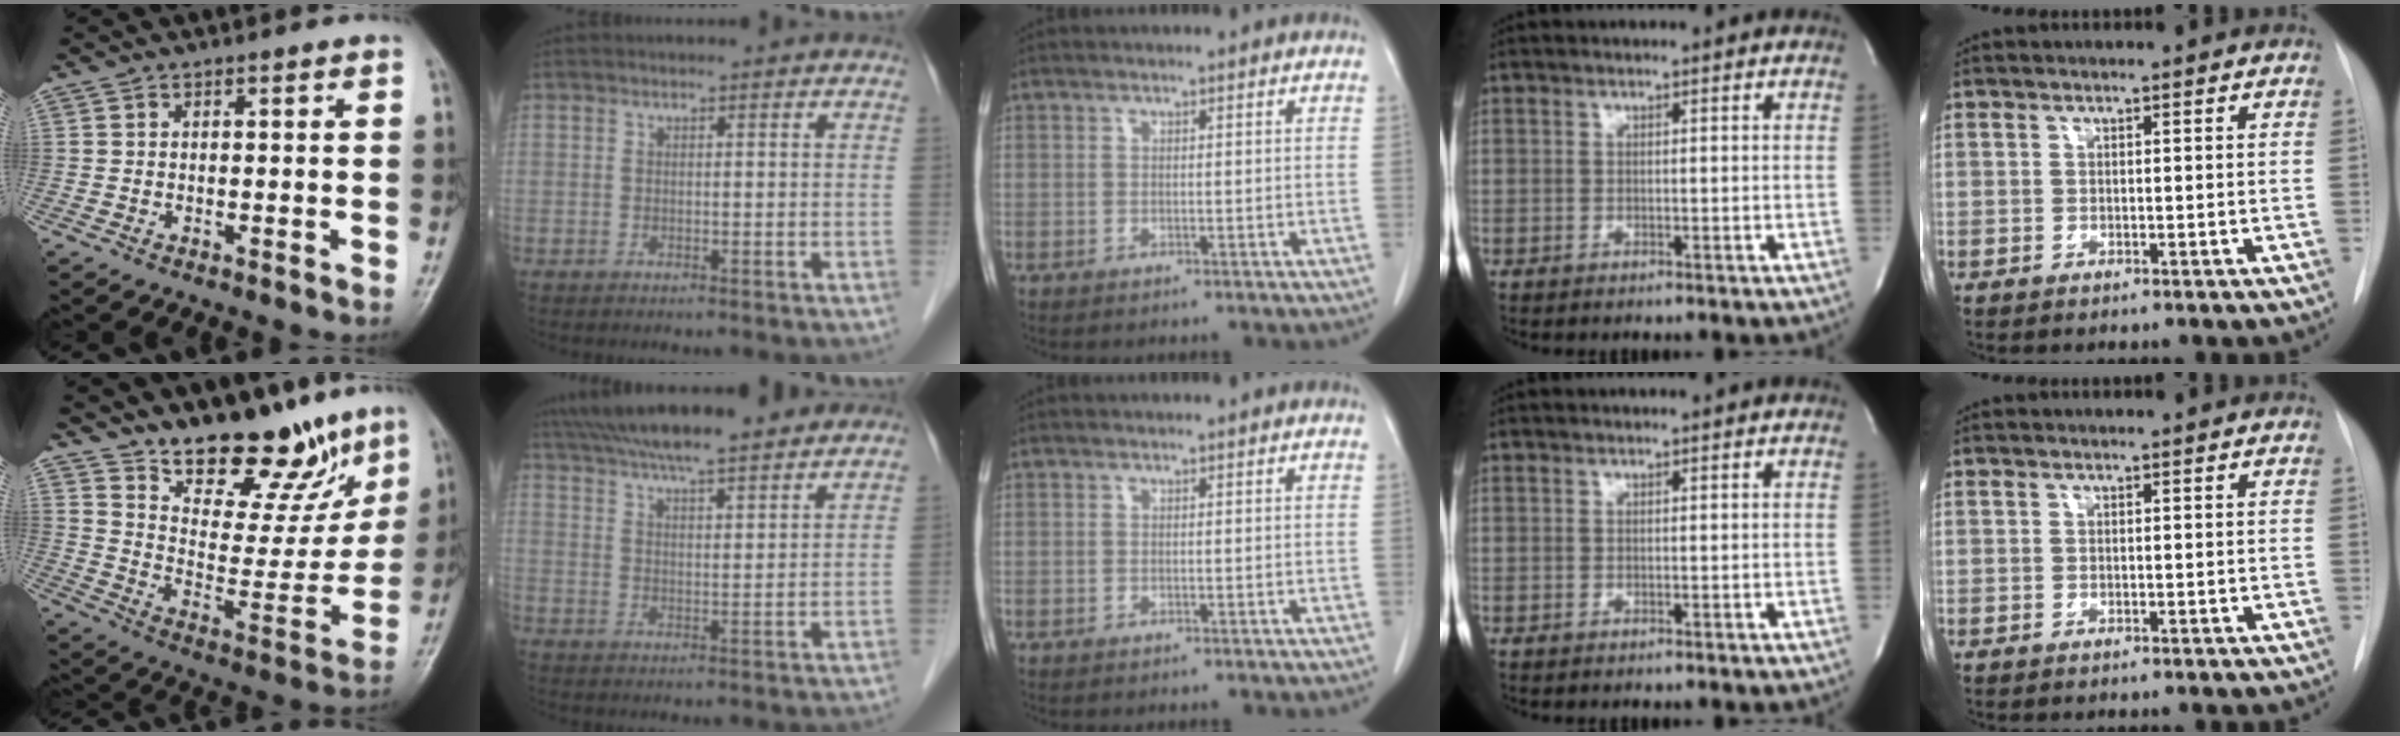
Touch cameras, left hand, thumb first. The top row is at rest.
{"thumb": {"total": 19.6, "force": [15.0, 8.1, 9.7], "torque": [-0.083, -0.098, 0.236]}, "index": {"total": 15.5, "force": [13.2, 1.9, 7.9], "torque": [-0.137, 0.034, 0.203]}}